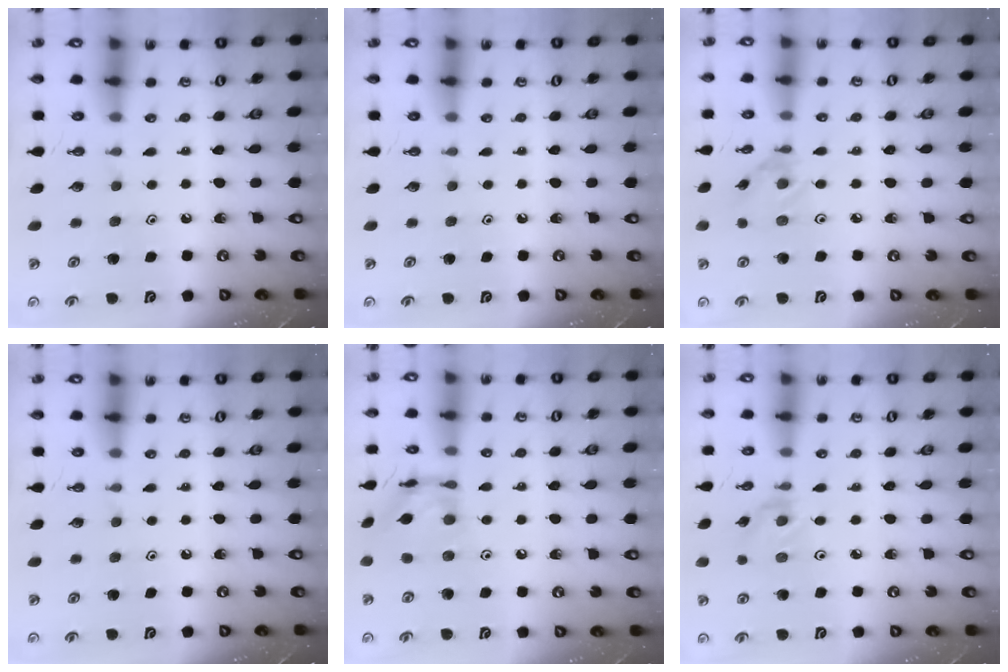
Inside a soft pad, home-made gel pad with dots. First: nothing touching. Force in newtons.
{"total": 0.0}
{"total": 2.7, "press": 2.7, "slide": 0.1}
{"total": 0.0}
{"total": 11.7, "press": 11.7, "slide": 1.0}
{"total": 1.2, "press": 1.2, "slide": 0.2}